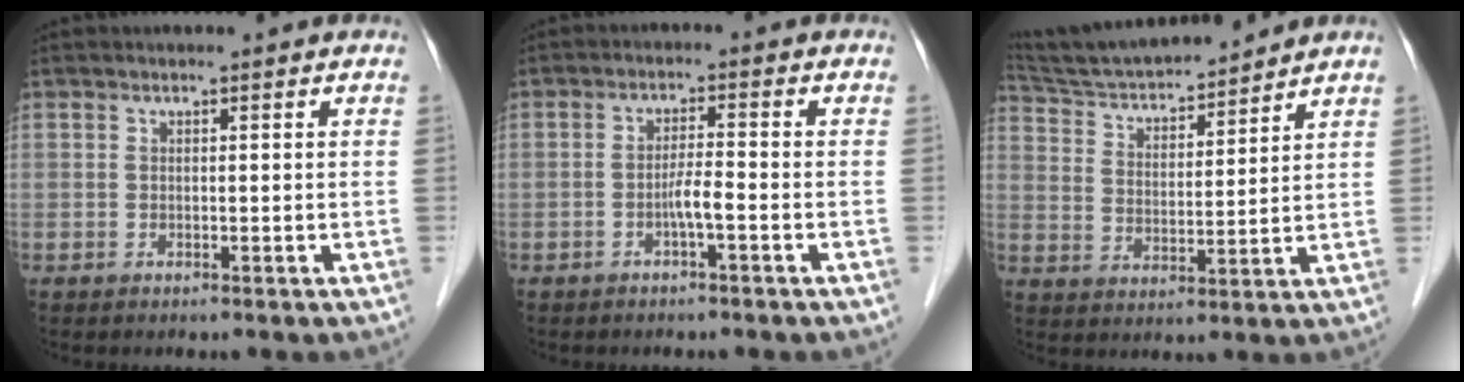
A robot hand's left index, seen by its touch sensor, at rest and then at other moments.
{"total": 2.8, "force": [-1.3, 0.0, 2.5], "torque": [-0.045, 0.001, -0.026]}
{"total": 14.0, "force": [13.1, 1.2, 4.7], "torque": [-0.089, 0.012, 0.227]}